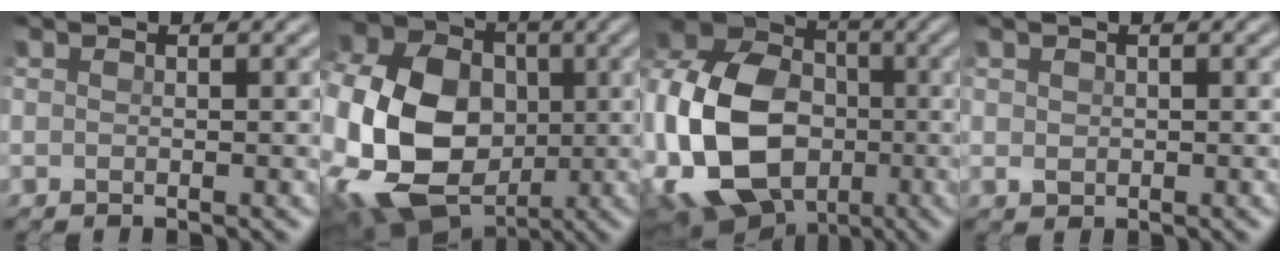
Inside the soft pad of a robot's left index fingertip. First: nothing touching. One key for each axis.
{"total": 17.7, "fx": -2.7, "fy": 14.1, "fz": 10.4, "tx": -0.259, "ty": -0.020, "tz": -0.064}
{"total": 19.7, "fx": -3.5, "fy": 15.2, "fz": 12.0, "tx": -0.283, "ty": -0.010, "tz": -0.095}
{"total": 1.1, "fx": 0.1, "fy": 0.9, "fz": 0.6, "tx": -0.011, "ty": 0.001, "tz": 0.002}